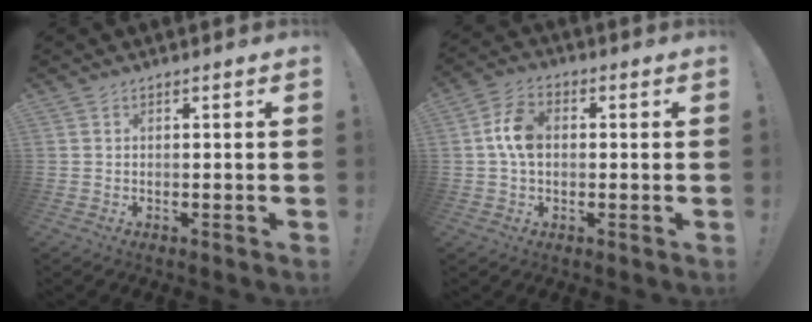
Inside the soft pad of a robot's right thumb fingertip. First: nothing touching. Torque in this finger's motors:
{"motor_torque": [1.27, 1.40, 0.79, -0.38, 0.01]}